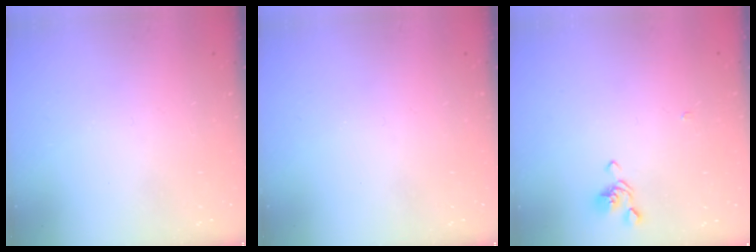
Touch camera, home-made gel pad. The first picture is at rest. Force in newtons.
{"total": 0.0}
{"total": 0.8, "press": 0.5, "slide": 0.6}